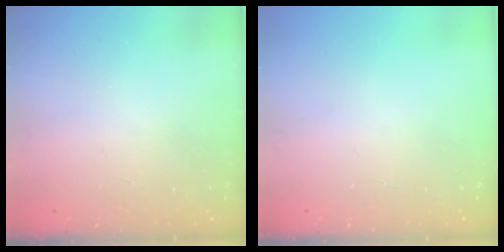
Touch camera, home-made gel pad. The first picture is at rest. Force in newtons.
{"total": 2.2, "press": 2.2, "slide": 0.2}